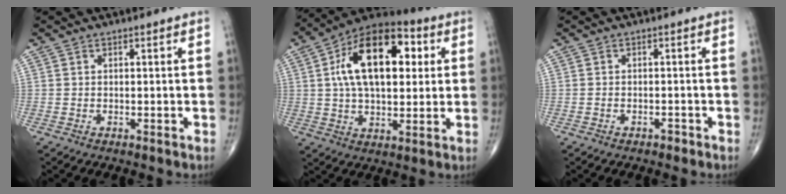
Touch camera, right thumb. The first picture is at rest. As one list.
[{"total": 20.1, "force": [4.5, 10.9, 16.2], "torque": [-0.239, 0.016, 0.065]}, {"total": 1.1, "force": [-0.8, 0.7, 0.4], "torque": [-0.009, 0.007, -0.013]}]